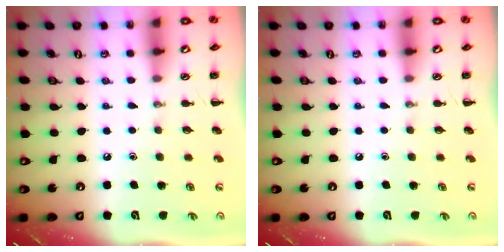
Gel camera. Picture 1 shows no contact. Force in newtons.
{"total": 0.0}